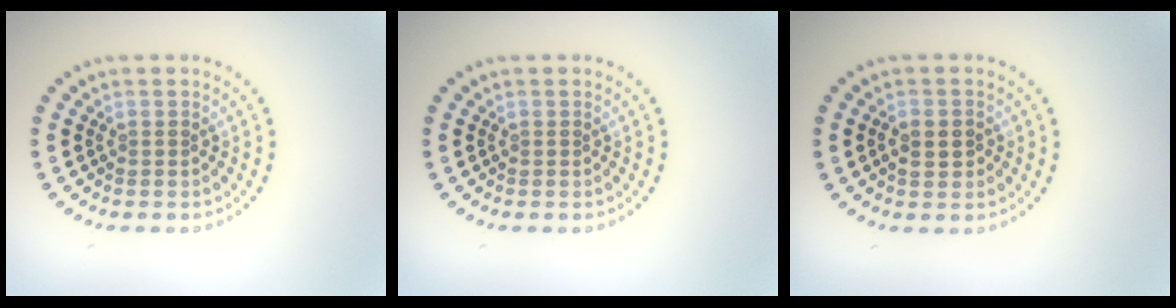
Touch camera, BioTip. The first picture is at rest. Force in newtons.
{"total": 0.0}
{"total": 1.6, "press": 1.6, "slide": 0.2}